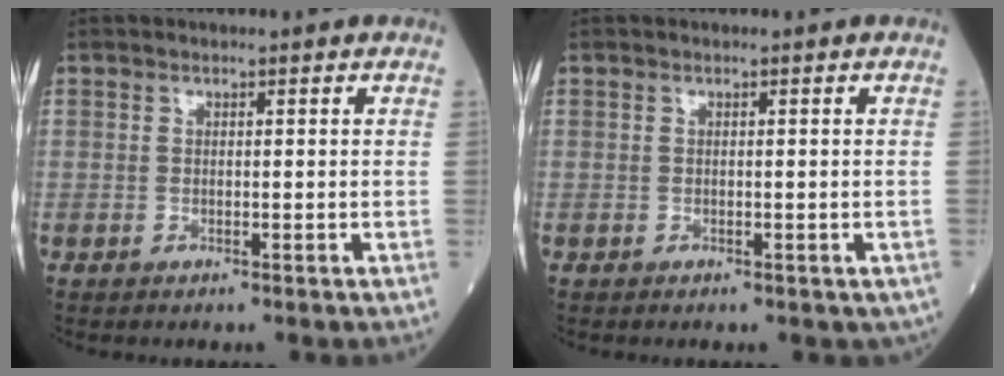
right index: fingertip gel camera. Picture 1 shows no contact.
{"total": 0.6, "force": [-0.3, 0.5, 0.3], "torque": [0.001, 0.003, 0.000]}